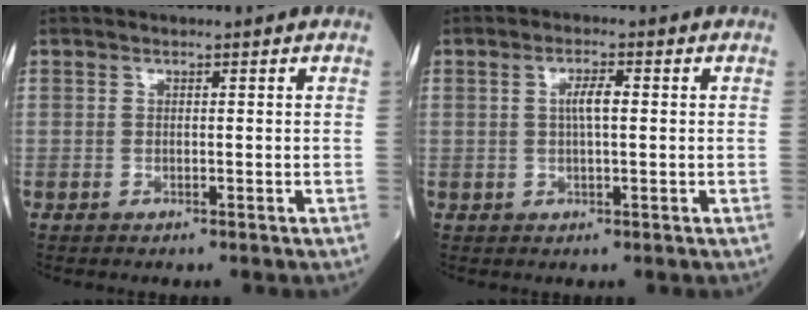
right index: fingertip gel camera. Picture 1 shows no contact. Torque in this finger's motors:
{"motor_torque": [0.03, -0.04, 0.07, 0.03]}